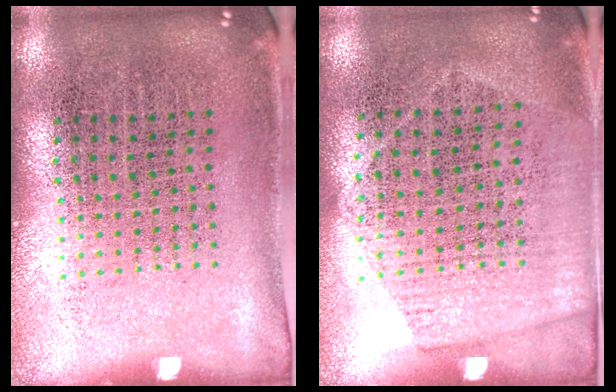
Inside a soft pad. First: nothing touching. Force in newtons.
{"total": 1.4, "press": 1.1, "slide": 0.7}